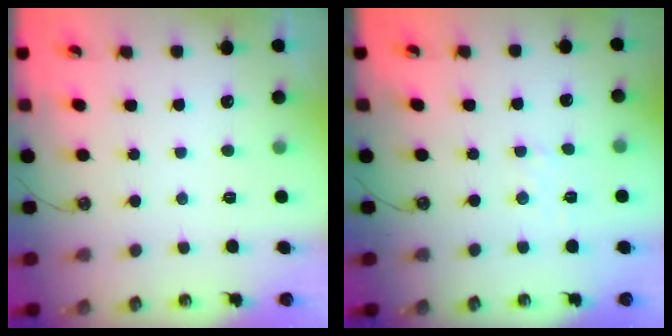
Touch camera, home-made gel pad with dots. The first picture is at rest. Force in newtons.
{"total": 1.9, "press": 1.9, "slide": 0.3}